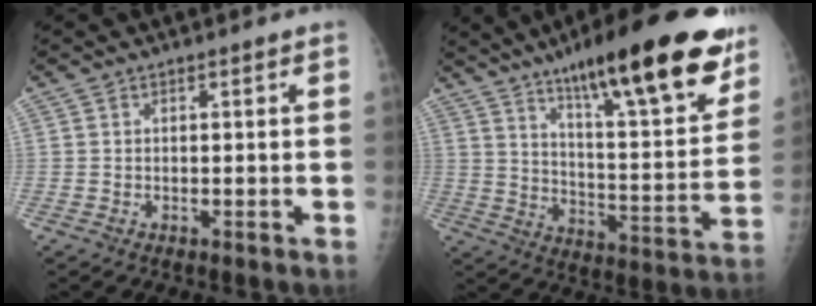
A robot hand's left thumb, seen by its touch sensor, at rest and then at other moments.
{"total": 26.2, "force": [16.7, 5.8, 19.4], "torque": [-0.258, -0.059, 0.258]}